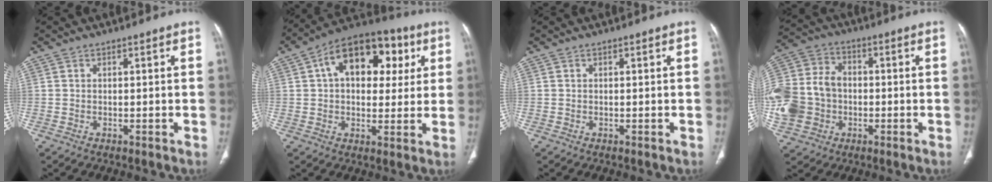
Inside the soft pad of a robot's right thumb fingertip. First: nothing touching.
{"total": 18.4, "force": [5.5, 11.4, 13.4], "torque": [-0.160, 0.015, 0.073]}
{"total": 0.0}
{"total": 16.9, "force": [-2.4, 14.0, 9.2], "torque": [-0.203, 0.028, -0.042]}